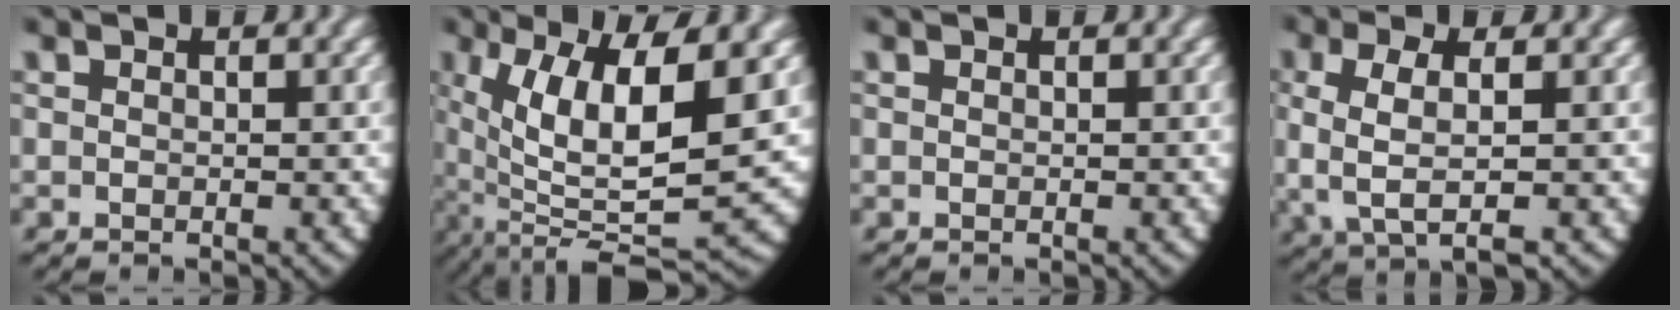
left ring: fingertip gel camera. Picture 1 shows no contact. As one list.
[{"total": 12.9, "force": [-1.7, 6.3, 11.2], "torque": [-0.207, -0.044, 0.002]}, {"total": 0.0}, {"total": 5.6, "force": [0.3, 2.7, 4.9], "torque": [-0.114, -0.012, 0.018]}]